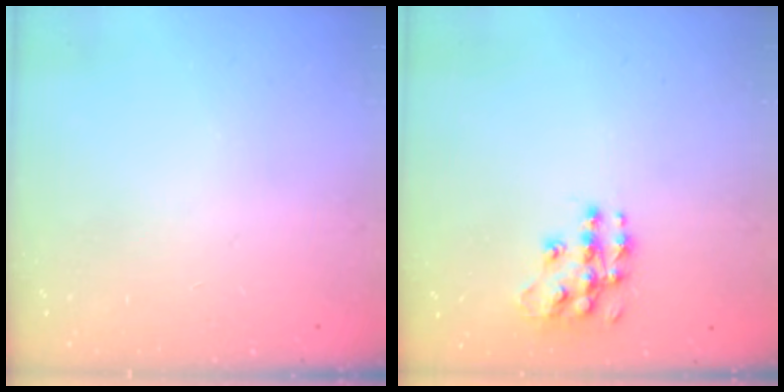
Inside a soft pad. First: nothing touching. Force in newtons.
{"total": 10.4, "press": 10.4, "slide": 0.4}